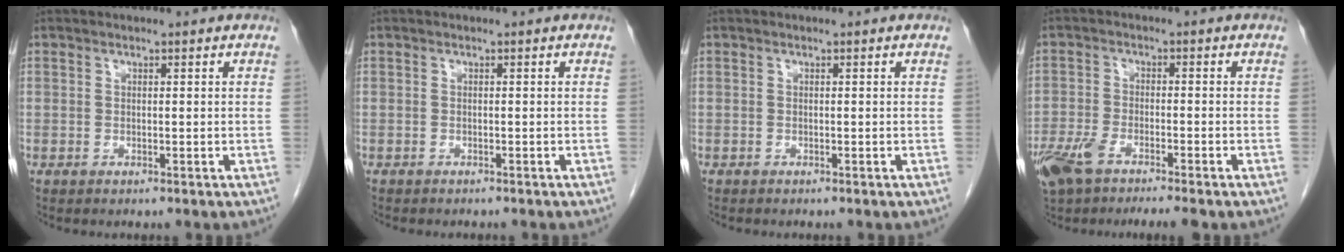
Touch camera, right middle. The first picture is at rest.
{"total": 2.9, "force": [-2.6, 0.9, 1.1], "torque": [-0.018, -0.005, -0.028]}
{"total": 0.7, "force": [-0.6, 0.1, 0.3], "torque": [-0.007, -0.001, -0.009]}
{"total": 9.4, "force": [-6.8, 2.2, 6.1], "torque": [-0.114, -0.008, -0.115]}